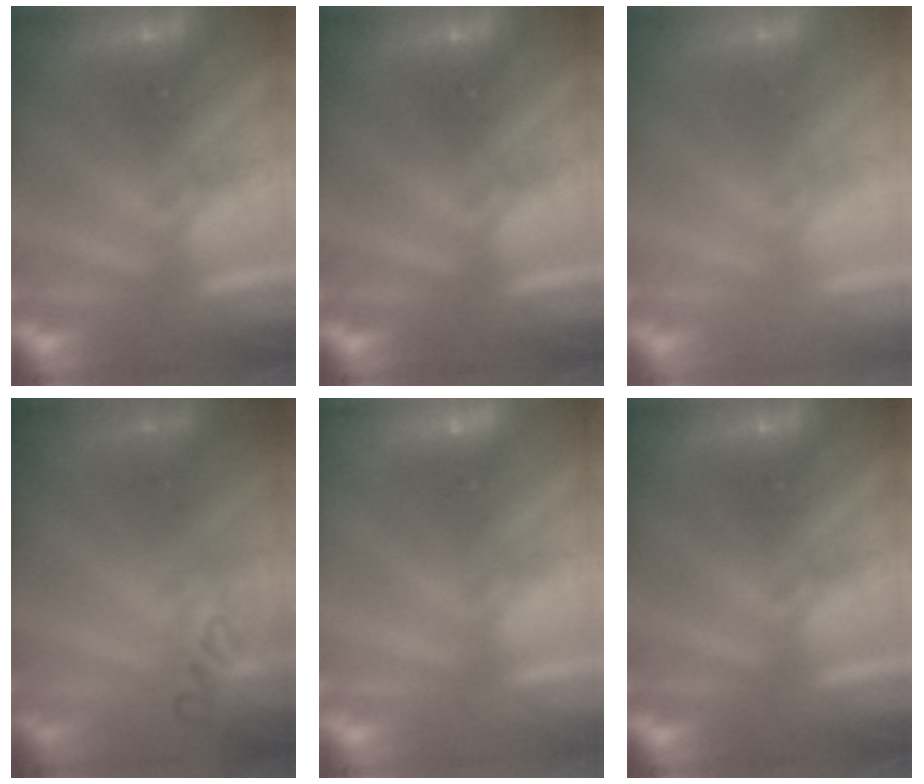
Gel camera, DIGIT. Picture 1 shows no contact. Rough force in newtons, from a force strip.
{"total": 0.0}
{"total": 2.4}
{"total": 2.4}
{"total": 2.0}
{"total": 0.0}